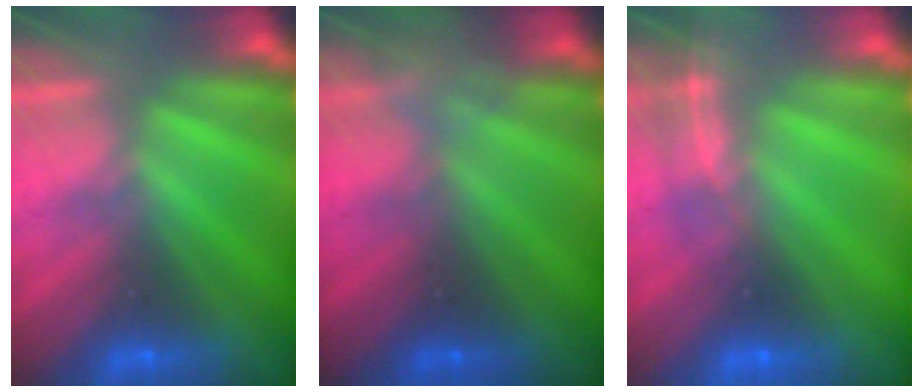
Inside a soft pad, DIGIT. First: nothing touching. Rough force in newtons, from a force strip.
{"total": 2.3}
{"total": 1.8}